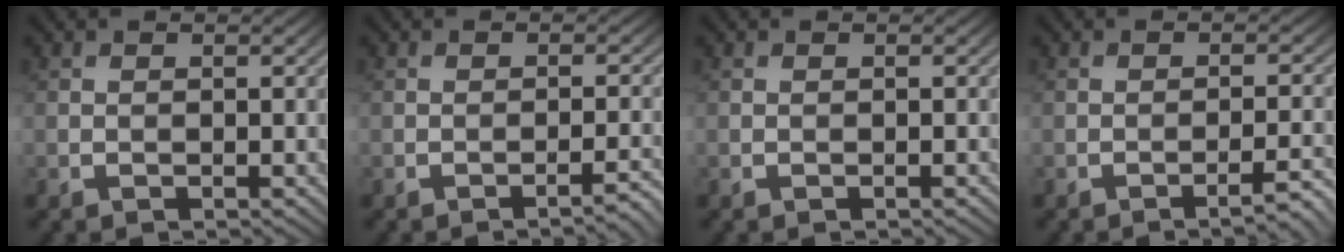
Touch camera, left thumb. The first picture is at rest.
{"total": 2.0, "force": [-1.8, -0.7, 0.6], "torque": [-0.009, 0.008, -0.025]}
{"total": 0.0}
{"total": 2.6, "force": [-2.1, -0.6, 1.3], "torque": [-0.021, 0.009, -0.031]}